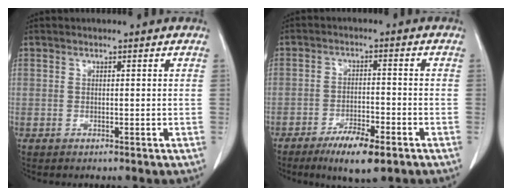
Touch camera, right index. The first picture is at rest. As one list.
[{"total": 7.2, "force": [-4.6, 1.6, 5.3], "torque": [-0.094, -0.009, -0.072]}]